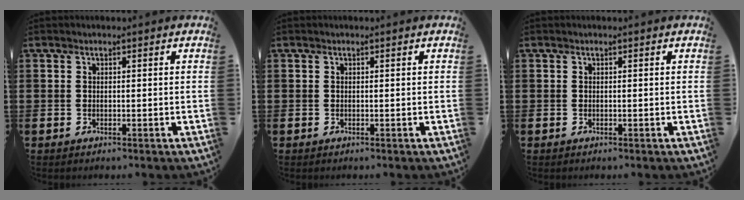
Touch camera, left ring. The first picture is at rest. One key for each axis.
{"total": 0.0}
{"total": 0.0}